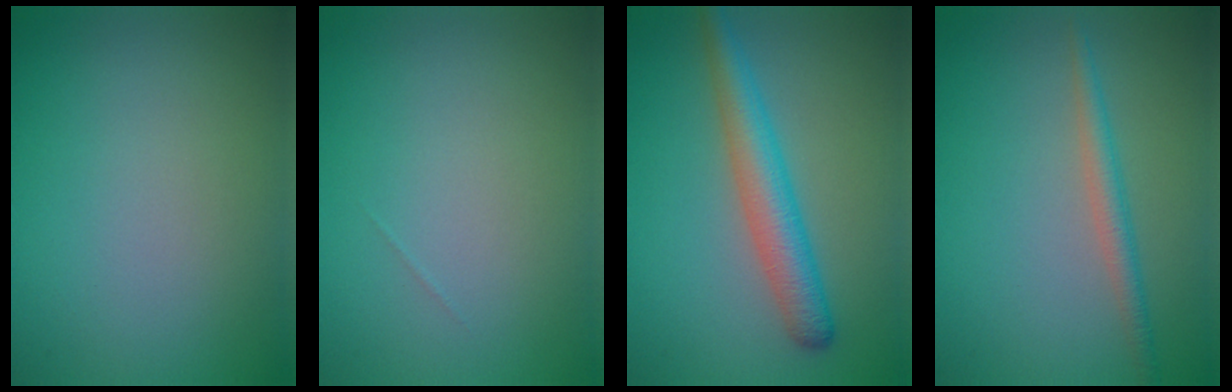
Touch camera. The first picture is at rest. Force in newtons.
{"total": 0.0}
{"total": 4.5, "press": 4.5, "slide": 0.1}
{"total": 2.1, "press": 2.1, "slide": 0.0}